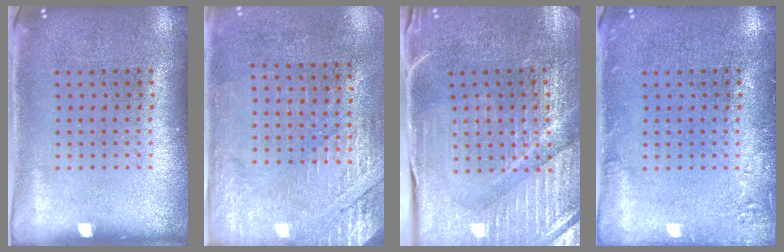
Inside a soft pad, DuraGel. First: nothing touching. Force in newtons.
{"total": 2.8, "press": 2.5, "slide": 1.4}
{"total": 3.8, "press": 3.8, "slide": 0.5}
{"total": 1.5, "press": 1.5, "slide": 0.2}